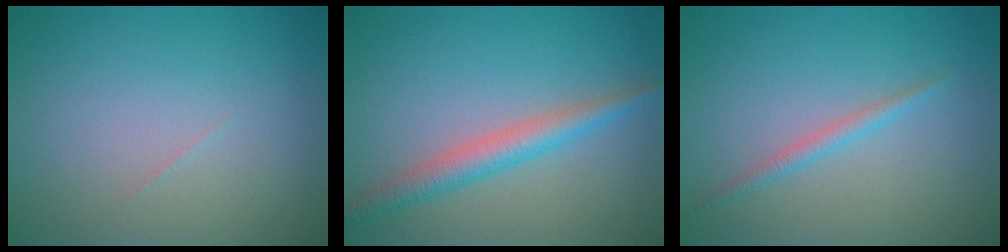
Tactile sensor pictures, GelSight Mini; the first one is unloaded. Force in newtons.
{"total": 3.3, "press": 3.3, "slide": 0.0}
{"total": 1.3, "press": 1.3, "slide": 0.0}